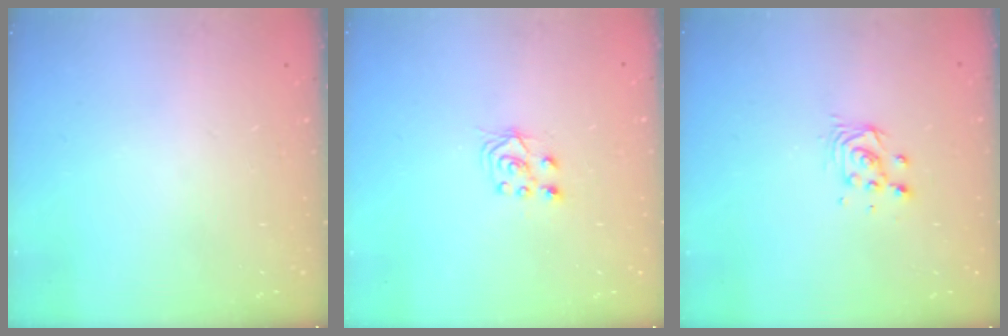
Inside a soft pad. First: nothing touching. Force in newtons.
{"total": 5.5, "press": 5.5, "slide": 0.4}
{"total": 3.9, "press": 3.9, "slide": 0.2}